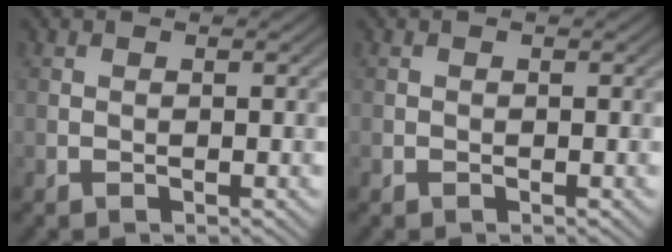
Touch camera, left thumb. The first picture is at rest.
{"total": 0.0}